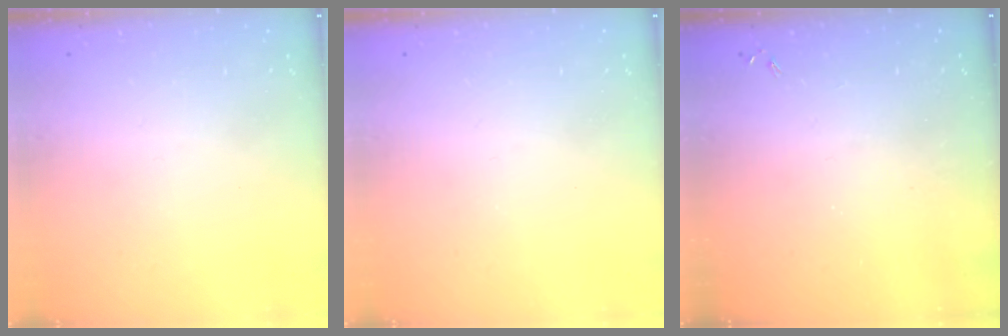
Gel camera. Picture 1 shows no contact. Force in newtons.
{"total": 0.0}
{"total": 0.0}